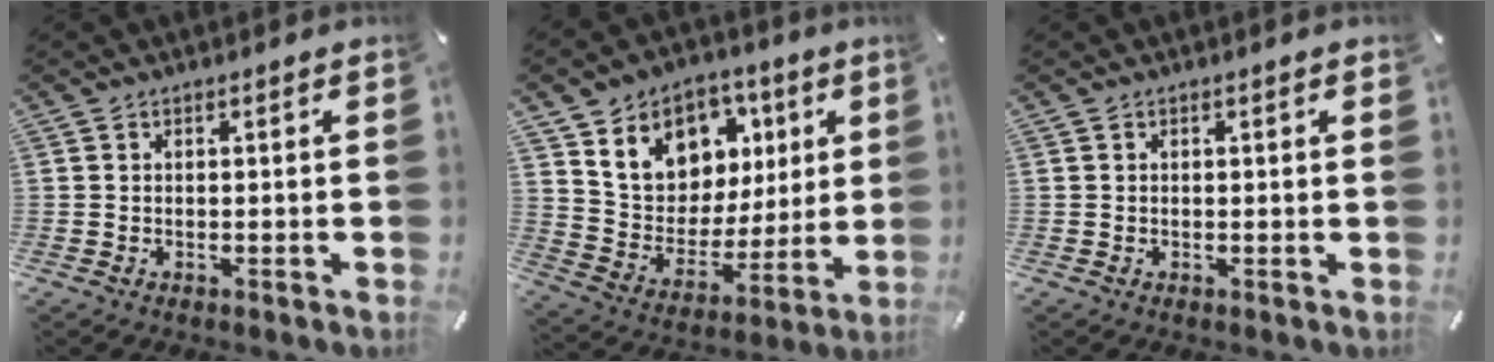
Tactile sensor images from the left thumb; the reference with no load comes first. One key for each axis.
{"total": 13.1, "fx": 5.9, "fy": 11.2, "fz": 3.1, "tx": -0.060, "ty": -0.043, "tz": 0.117}
{"total": 0.6, "fx": 0.2, "fy": 0.1, "fz": 0.6, "tx": -0.010, "ty": 0.001, "tz": 0.003}